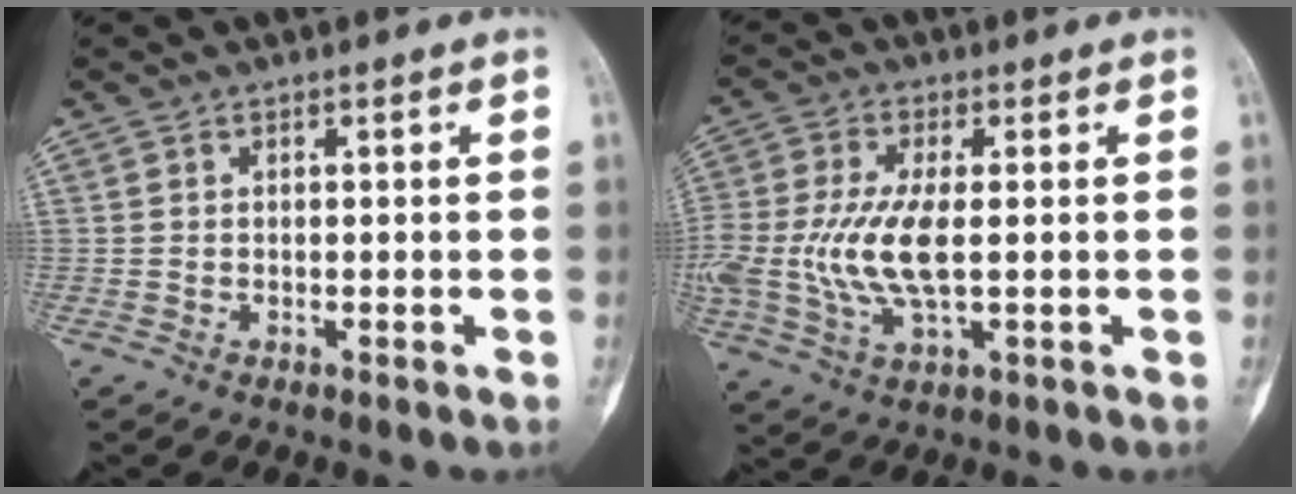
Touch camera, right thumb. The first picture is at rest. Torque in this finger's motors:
{"motor_torque": [1.16, 1.27, 0.82, -0.64, 0.14]}